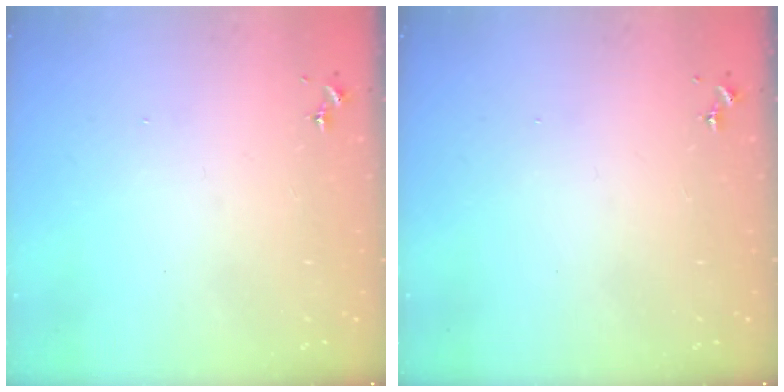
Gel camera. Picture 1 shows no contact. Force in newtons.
{"total": 0.0}